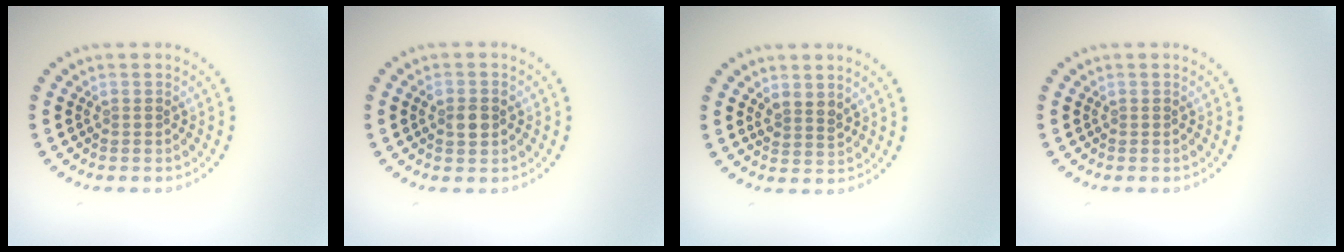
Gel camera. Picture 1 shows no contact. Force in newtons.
{"total": 2.2, "press": 2.2, "slide": 0.2}
{"total": 1.7, "press": 1.4, "slide": 1.0}
{"total": 0.0}